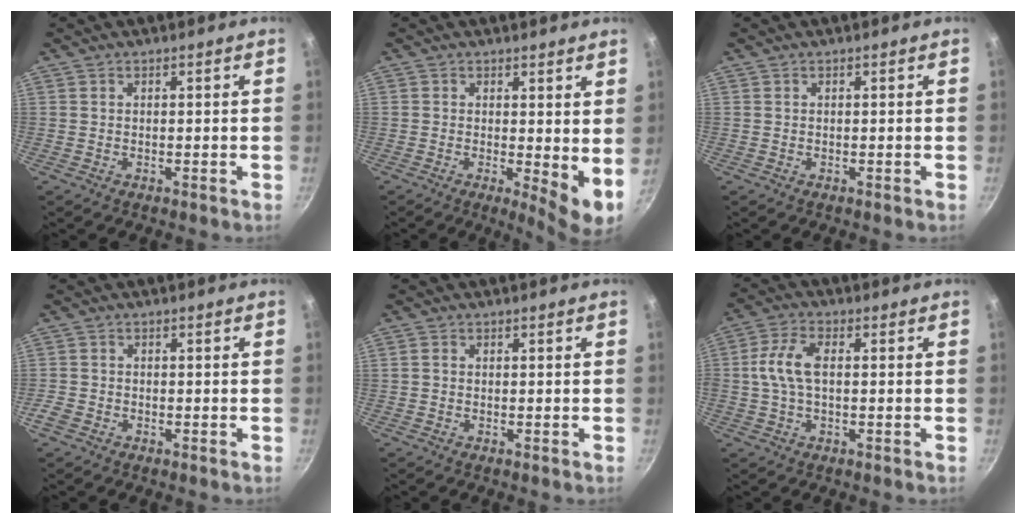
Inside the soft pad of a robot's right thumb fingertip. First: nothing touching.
{"total": 6.0, "force": [0.5, 2.1, 5.6], "torque": [-0.076, -0.018, 0.007]}
{"total": 0.0}
{"total": 2.4, "force": [-1.4, 1.6, 1.0], "torque": [-0.028, 0.006, -0.031]}
{"total": 0.8, "force": [-0.1, 0.7, 0.4], "torque": [-0.007, 0.004, -0.003]}
{"total": 7.4, "force": [0.4, 3.7, 6.4], "torque": [-0.138, 0.018, 0.002]}